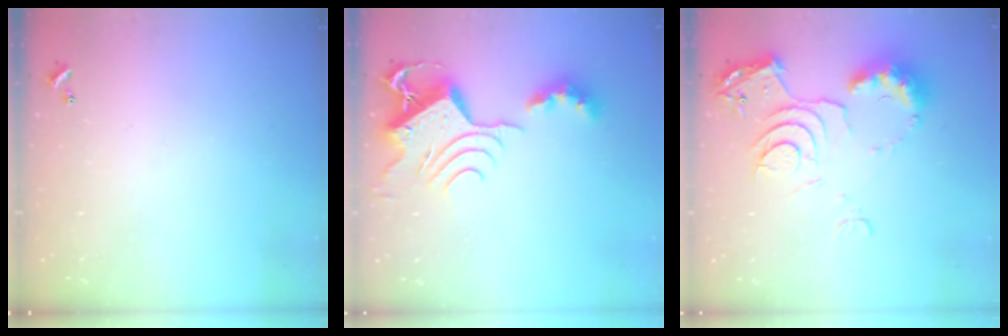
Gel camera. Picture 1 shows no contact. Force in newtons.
{"total": 10.3, "press": 10.3, "slide": 1.1}
{"total": 11.5, "press": 11.4, "slide": 1.3}